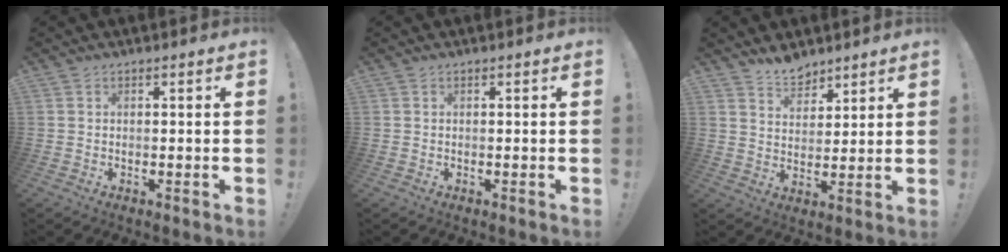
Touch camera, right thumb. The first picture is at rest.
{"total": 0.0}
{"total": 7.1, "force": [6.2, 3.1, 1.1], "torque": [-0.024, -0.047, 0.120]}